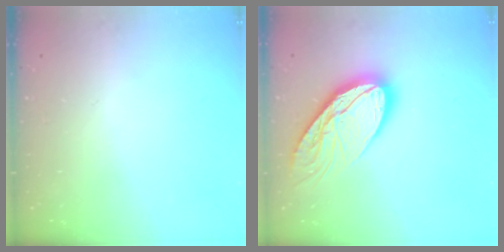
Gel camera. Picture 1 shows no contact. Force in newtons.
{"total": 16.7, "press": 16.7, "slide": 1.2}